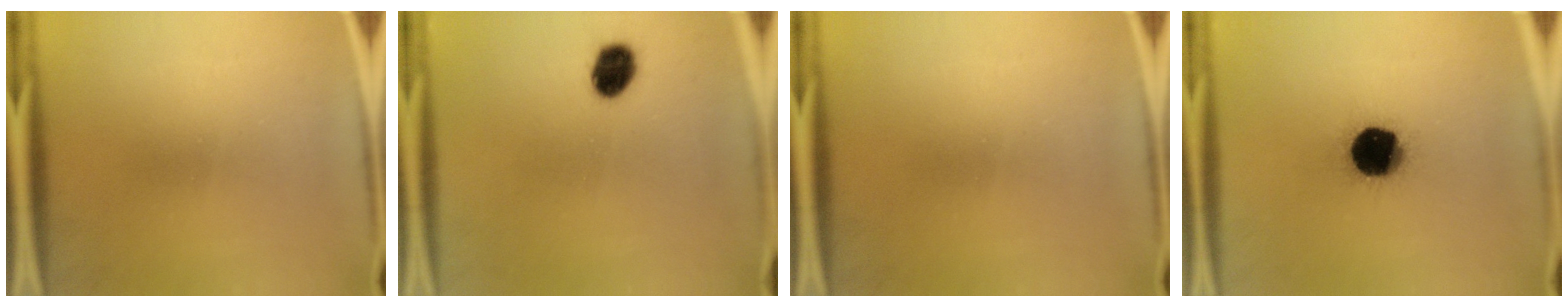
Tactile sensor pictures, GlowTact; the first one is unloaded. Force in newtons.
{"total": 6.2}
{"total": 0.0}
{"total": 19.0}